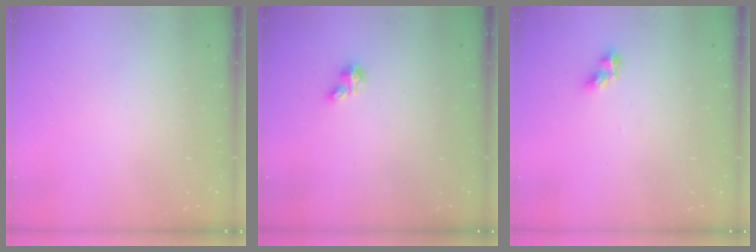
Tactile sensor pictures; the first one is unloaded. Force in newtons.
{"total": 2.9, "press": 2.8, "slide": 0.6}
{"total": 5.4, "press": 5.3, "slide": 0.6}